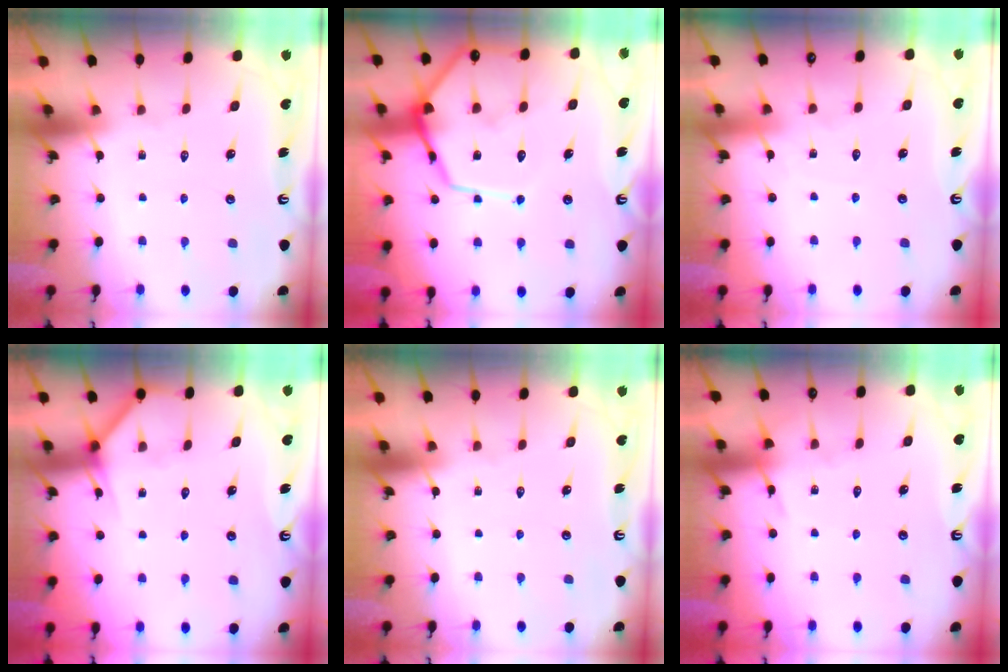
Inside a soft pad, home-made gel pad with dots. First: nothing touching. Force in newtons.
{"total": 14.6, "press": 14.5, "slide": 1.4}
{"total": 2.1, "press": 2.1, "slide": 0.2}
{"total": 5.3, "press": 5.3, "slide": 0.5}
{"total": 0.0}
{"total": 4.4, "press": 4.4, "slide": 0.5}